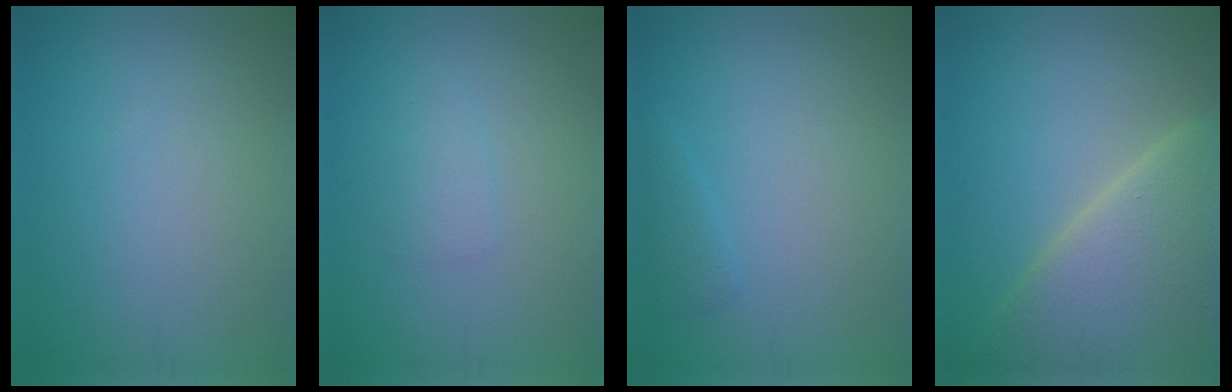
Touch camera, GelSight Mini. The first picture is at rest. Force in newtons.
{"total": 1.4, "press": 1.4, "slide": 0.1}
{"total": 1.1, "press": 1.1, "slide": 0.1}
{"total": 8.9, "press": 8.9, "slide": 0.8}